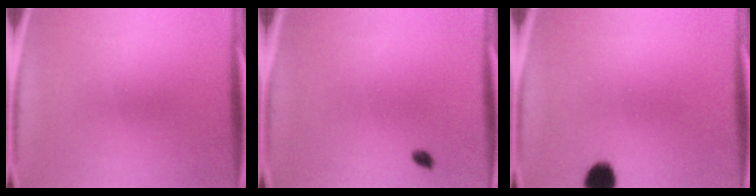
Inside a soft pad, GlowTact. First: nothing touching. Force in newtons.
{"total": 1.0}
{"total": 5.5}